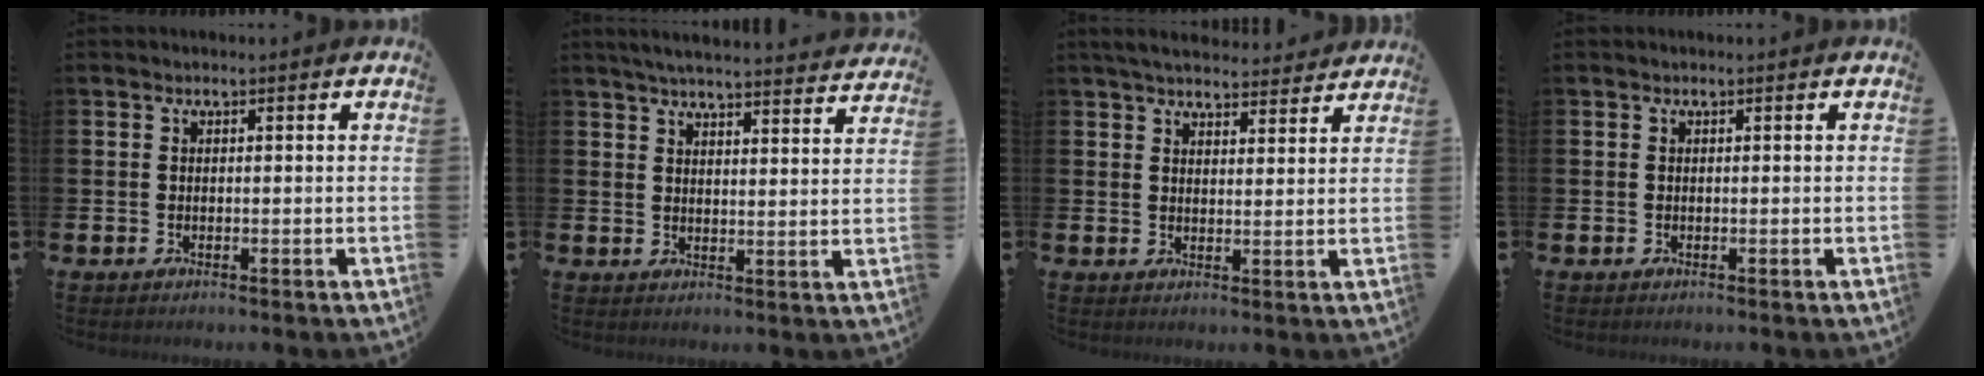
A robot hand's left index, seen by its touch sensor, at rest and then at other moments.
{"total": 5.0, "force": [4.9, -0.1, 0.9], "torque": [-0.029, -0.032, 0.085]}
{"total": 4.9, "force": [4.7, 0.9, 0.9], "torque": [-0.026, -0.022, 0.085]}
{"total": 0.0}